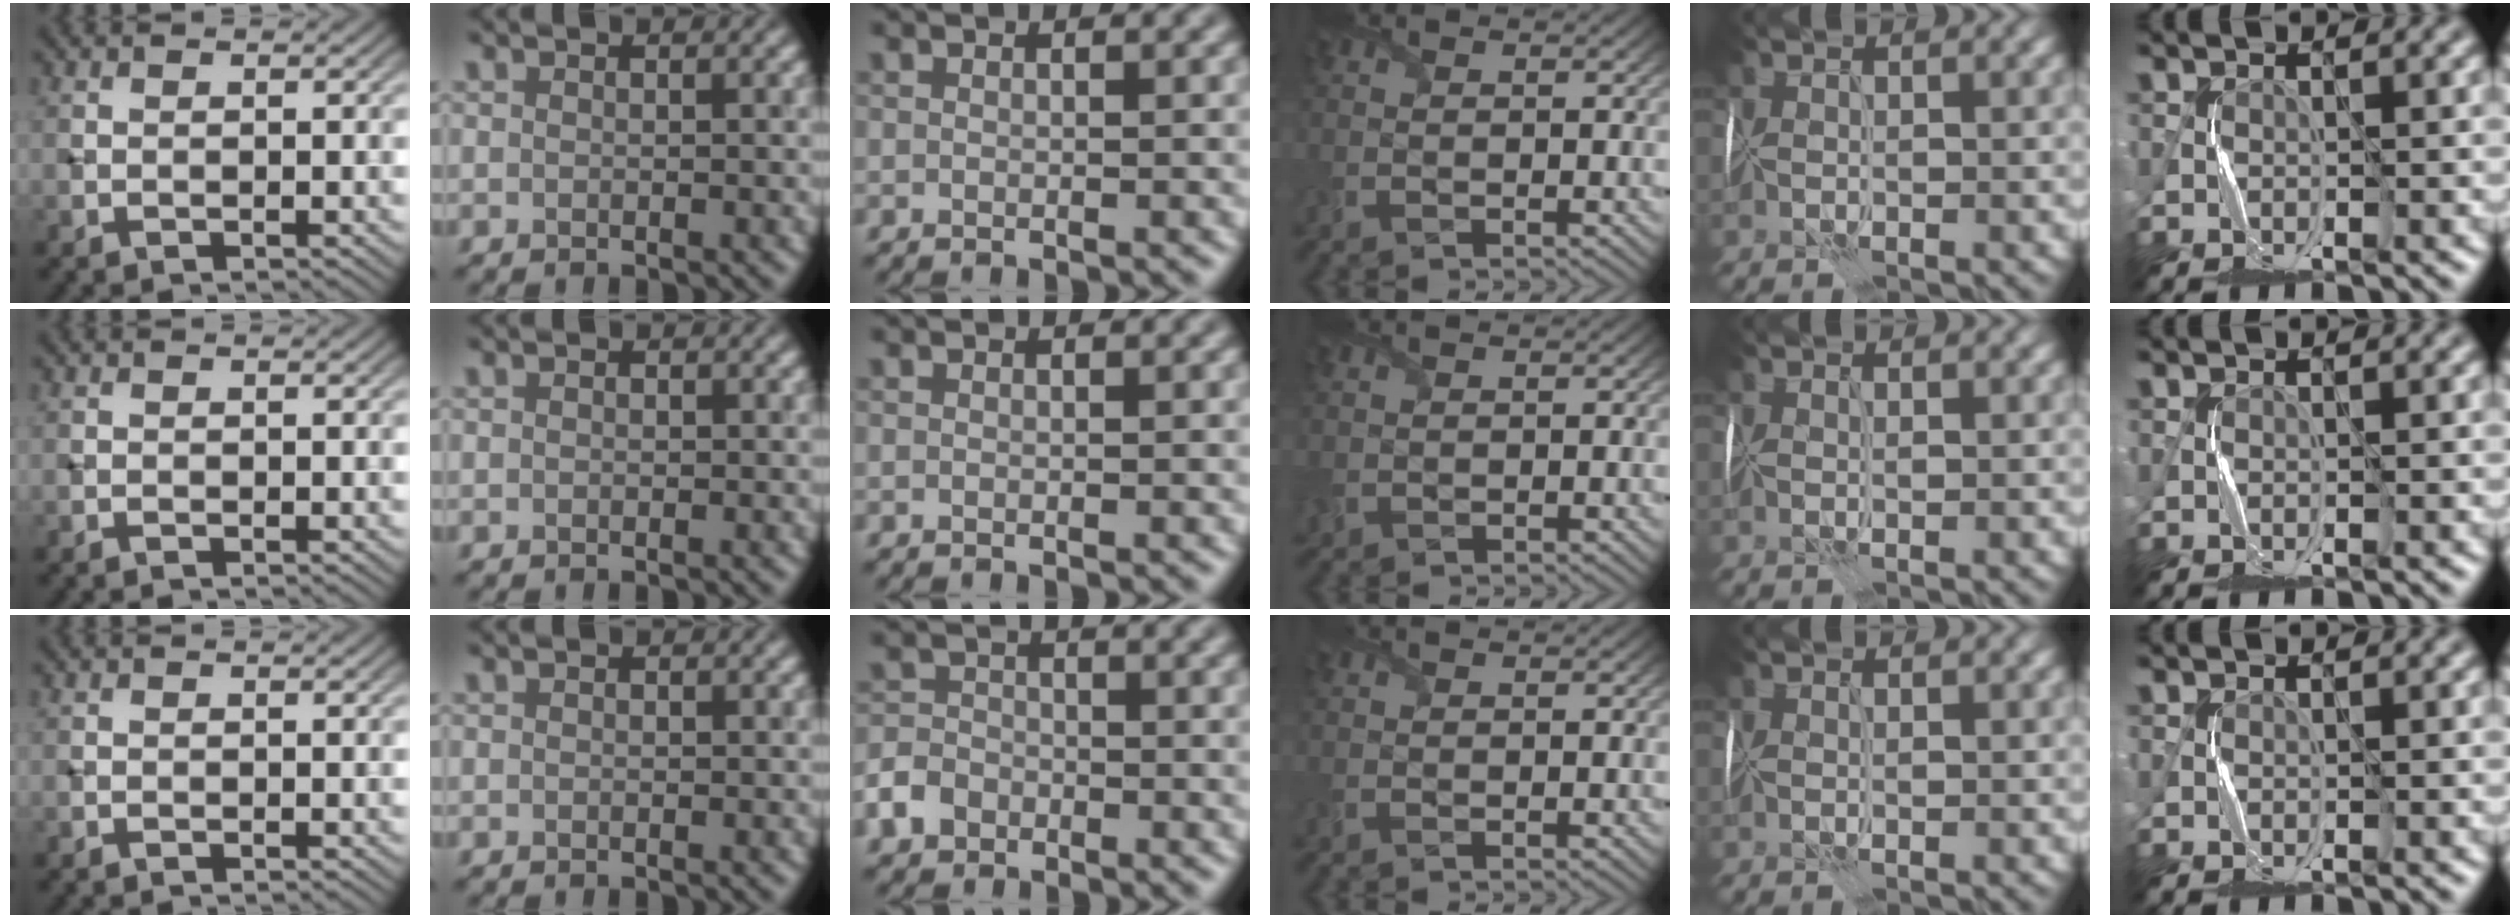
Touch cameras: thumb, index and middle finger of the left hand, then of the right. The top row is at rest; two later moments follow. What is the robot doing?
{"motion": "fold", "object": "tissue"}